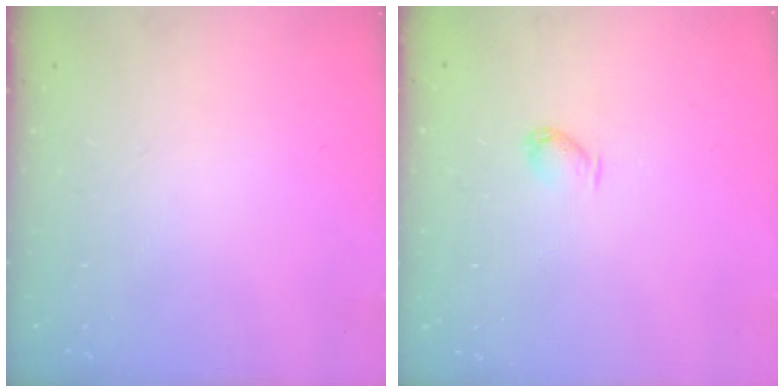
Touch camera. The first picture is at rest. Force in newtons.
{"total": 3.5, "press": 3.5, "slide": 0.6}